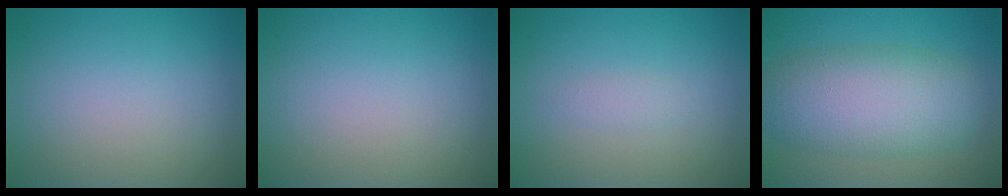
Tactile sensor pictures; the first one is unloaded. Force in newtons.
{"total": 0.0}
{"total": 0.9, "press": 0.9, "slide": 0.0}
{"total": 7.8, "press": 7.8, "slide": 0.4}